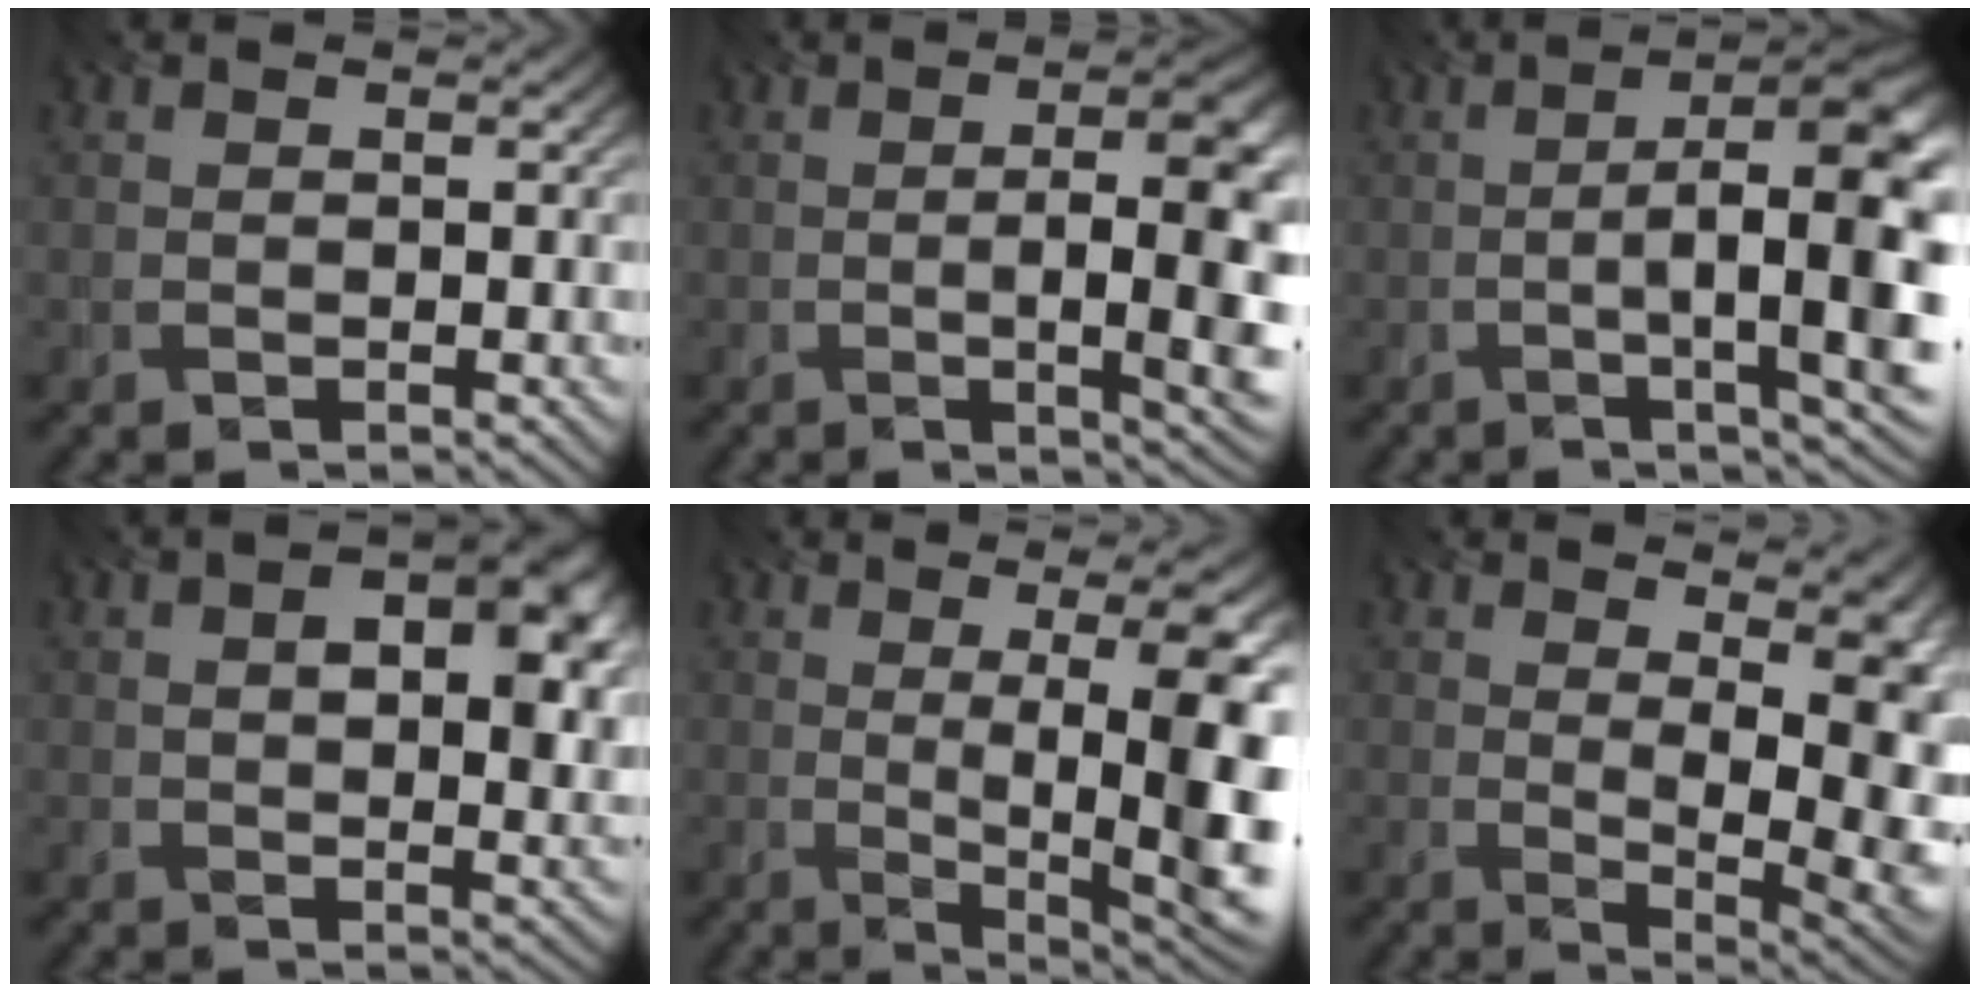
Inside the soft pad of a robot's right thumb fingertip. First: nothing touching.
{"total": 11.4, "force": [-1.0, 3.5, 10.8], "torque": [-0.110, 0.009, -0.016]}
{"total": 13.6, "force": [-1.8, 3.0, 13.1], "torque": [-0.166, 0.009, -0.015]}
{"total": 8.9, "force": [2.3, 4.5, 7.3], "torque": [-0.104, -0.002, 0.034]}
{"total": 11.4, "force": [-0.2, 3.2, 10.9], "torque": [-0.125, 0.012, -0.008]}
{"total": 10.5, "force": [2.8, 4.1, 9.3], "torque": [-0.105, 0.008, 0.051]}